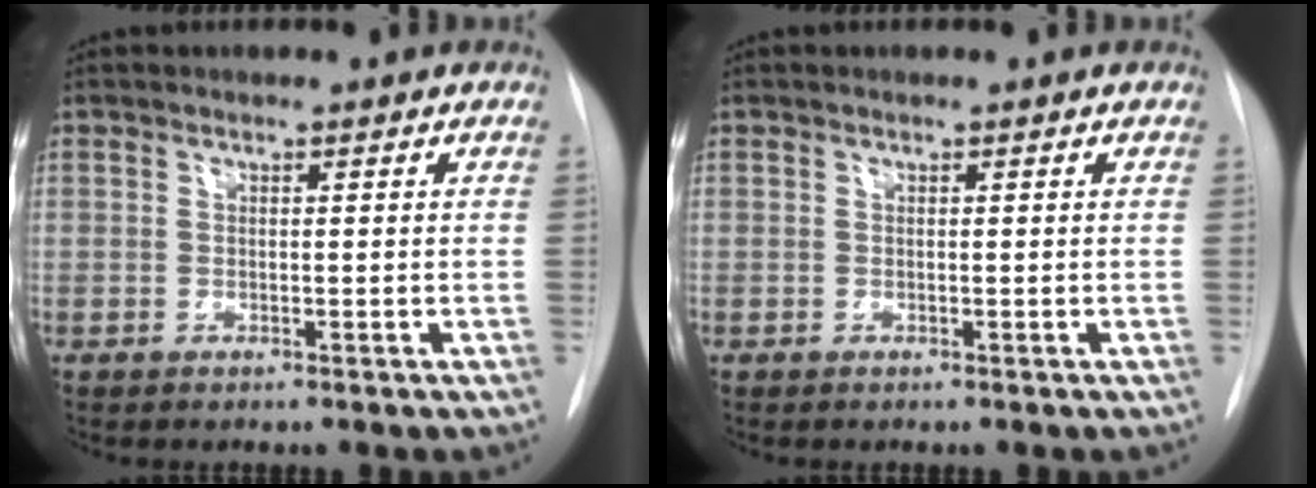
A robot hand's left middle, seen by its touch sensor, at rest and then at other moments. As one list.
[{"total": 0.0}]